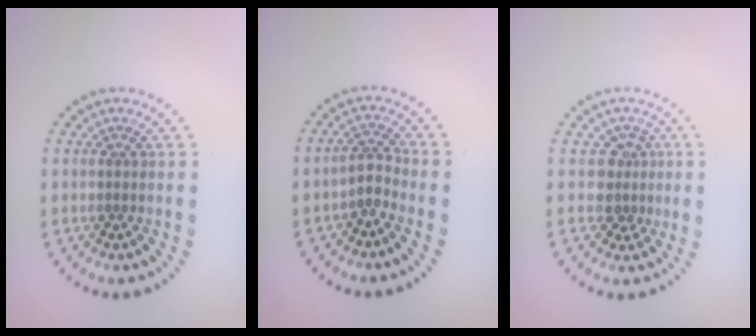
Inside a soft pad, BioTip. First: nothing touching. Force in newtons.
{"total": 1.8, "press": 1.3, "slide": 1.3}
{"total": 2.4, "press": 1.9, "slide": 1.5}